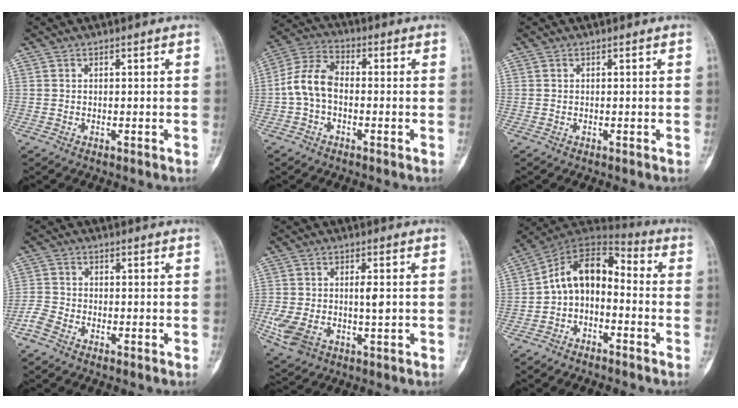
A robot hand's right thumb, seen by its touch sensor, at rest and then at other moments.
{"total": 8.1, "force": [-1.1, 5.2, 6.1], "torque": [-0.120, 0.027, -0.034]}
{"total": 0.0}
{"total": 3.5, "force": [-2.4, 2.0, 1.5], "torque": [-0.034, 0.010, -0.054]}
{"total": 9.7, "force": [-1.2, 5.5, 7.9], "torque": [-0.158, 0.009, -0.013]}
{"total": 11.2, "force": [-2.3, 7.5, 8.0], "torque": [-0.114, 0.072, -0.054]}